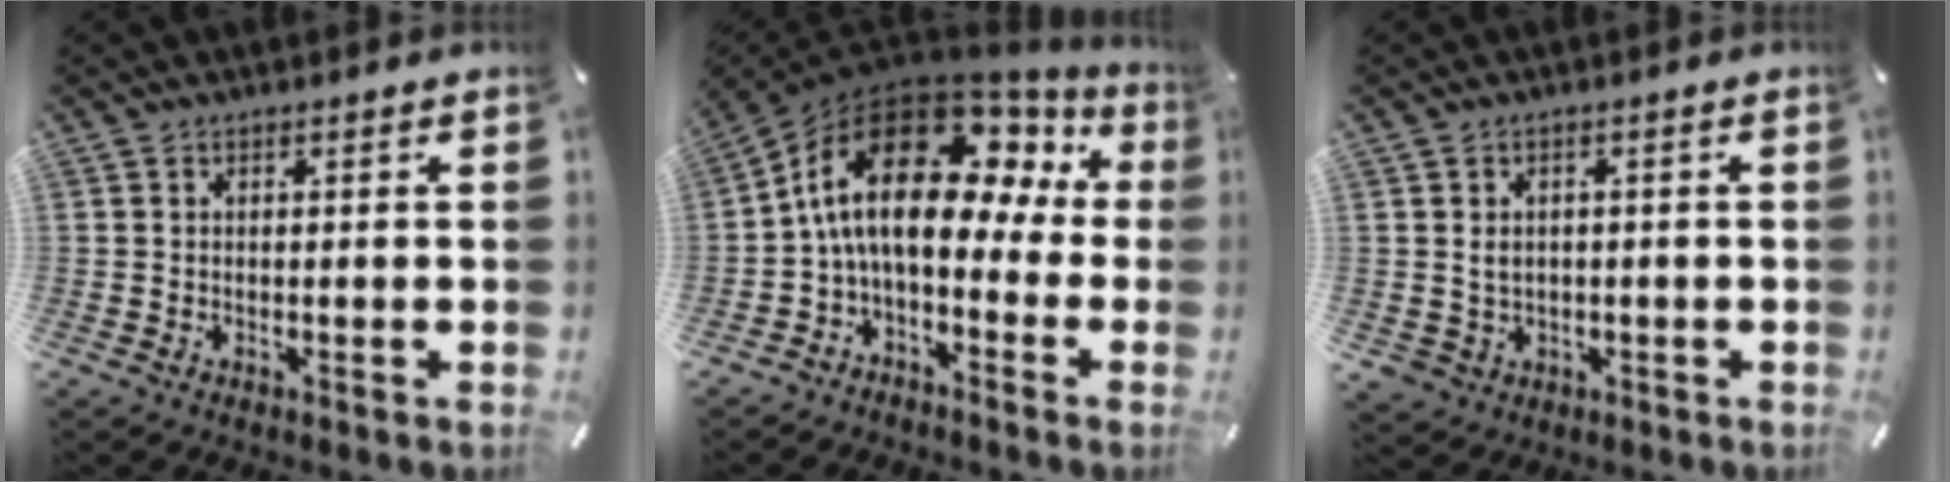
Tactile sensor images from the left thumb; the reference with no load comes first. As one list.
[{"total": 17.4, "force": [3.8, 9.4, 14.2], "torque": [-0.275, -0.021, 0.060]}, {"total": 3.6, "force": [0.3, 3.5, 1.0], "torque": [-0.024, 0.002, 0.001]}]